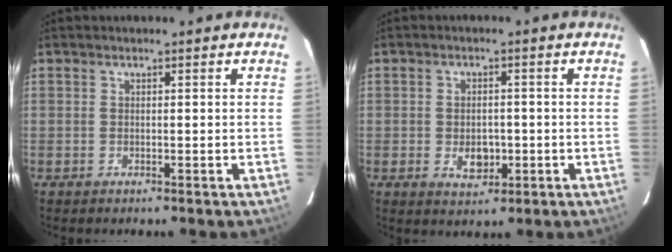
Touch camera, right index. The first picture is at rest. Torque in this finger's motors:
{"motor_torque": [0.42, 0.07, 0.07, 0.05]}